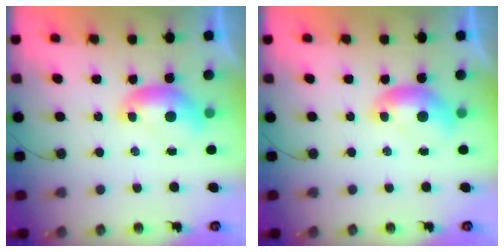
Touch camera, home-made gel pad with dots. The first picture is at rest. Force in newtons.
{"total": 0.0}